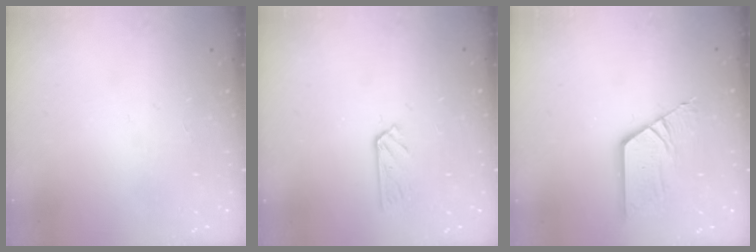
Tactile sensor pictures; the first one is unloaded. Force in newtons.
{"total": 4.0, "press": 4.0, "slide": 0.2}
{"total": 11.0, "press": 10.9, "slide": 1.1}